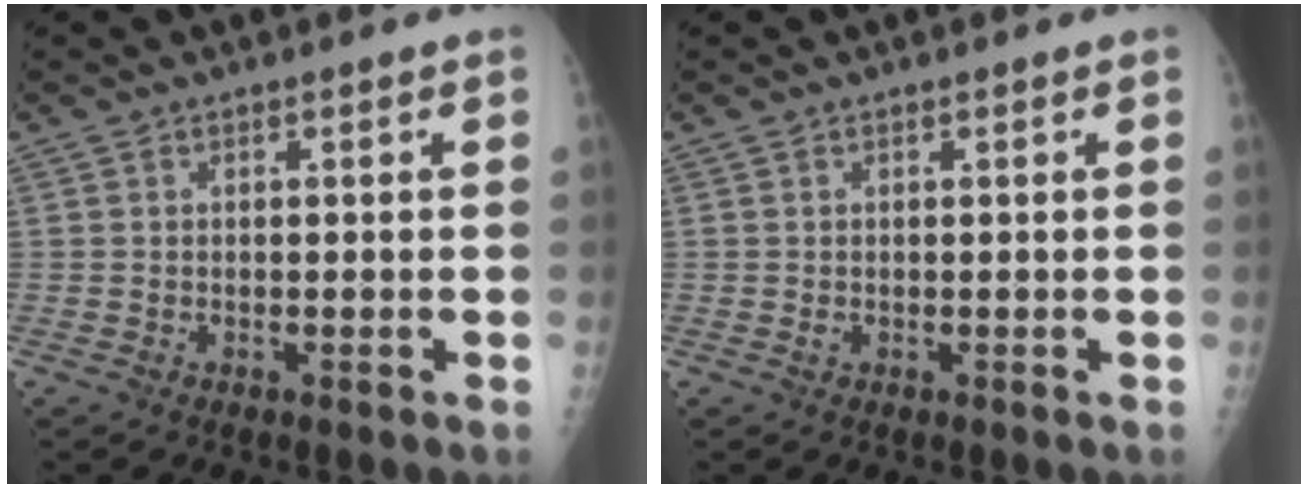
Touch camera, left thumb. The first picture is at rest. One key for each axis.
{"total": 0.7, "fx": 0.1, "fy": 0.4, "fz": 0.5, "tx": -0.005, "ty": 0.000, "tz": 0.005}